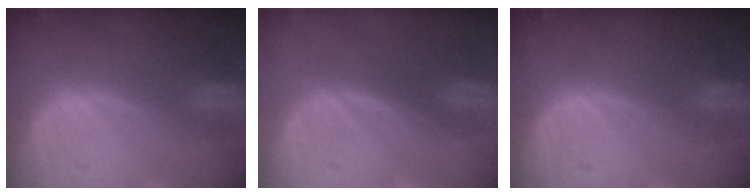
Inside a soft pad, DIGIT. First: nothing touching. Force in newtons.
{"total": 0.0}
{"total": 0.0}